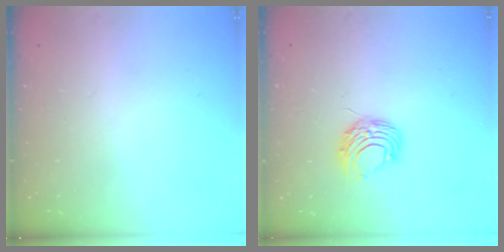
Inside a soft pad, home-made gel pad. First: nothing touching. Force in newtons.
{"total": 7.6, "press": 7.6, "slide": 0.5}